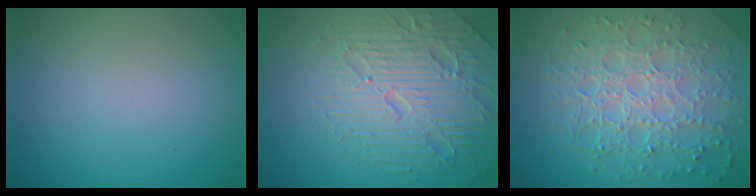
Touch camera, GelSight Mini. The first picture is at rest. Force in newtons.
{"total": 5.6, "press": 5.4, "slide": 1.4}
{"total": 7.7, "press": 5.4, "slide": 5.5}